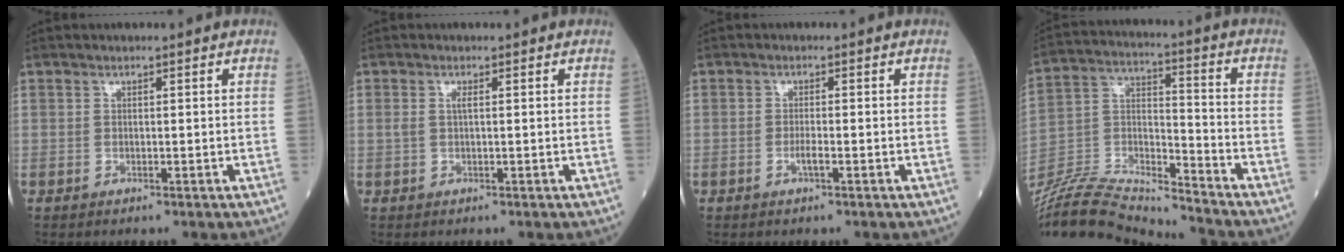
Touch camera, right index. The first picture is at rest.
{"total": 1.1, "force": [0.2, 0.1, 1.1], "torque": [-0.030, 0.003, 0.003]}
{"total": 1.4, "force": [-0.6, 0.0, 1.3], "torque": [-0.025, 0.001, -0.012]}
{"total": 18.7, "force": [-18.2, -0.1, 4.0], "torque": [-0.077, 0.021, -0.322]}